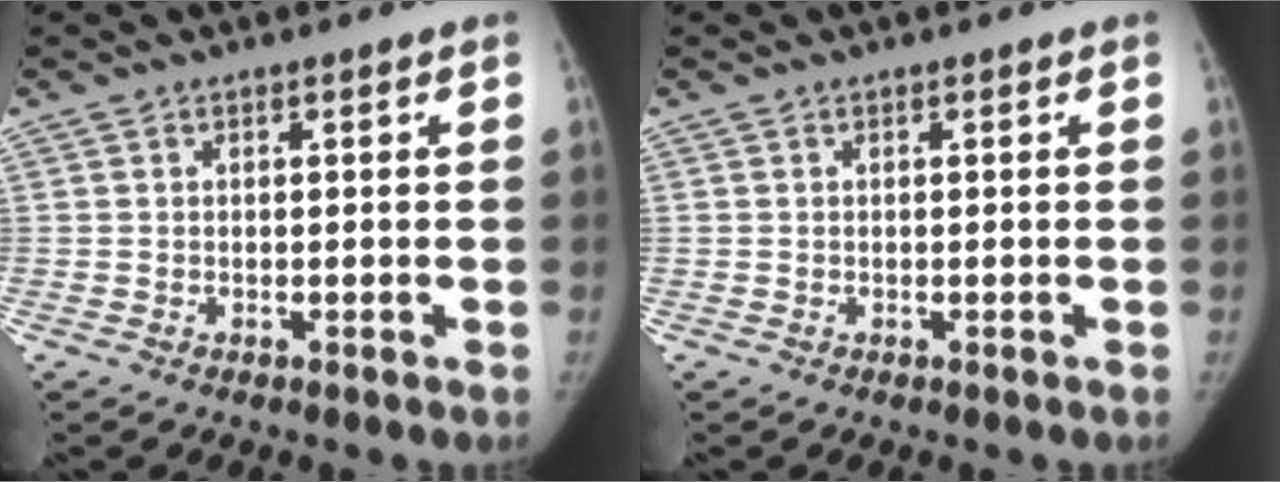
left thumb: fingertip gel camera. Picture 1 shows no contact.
{"total": 0.0}